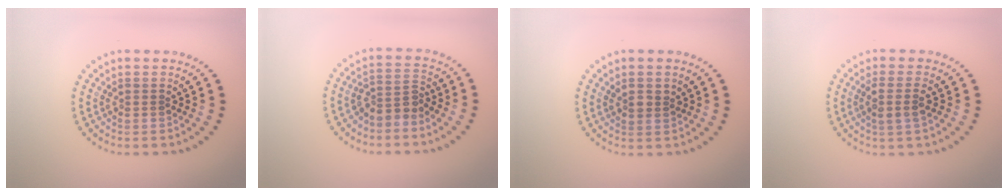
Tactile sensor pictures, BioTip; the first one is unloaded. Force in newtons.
{"total": 2.4, "press": 1.9, "slide": 1.6}
{"total": 1.5, "press": 1.3, "slide": 0.6}
{"total": 2.0, "press": 1.8, "slide": 1.0}